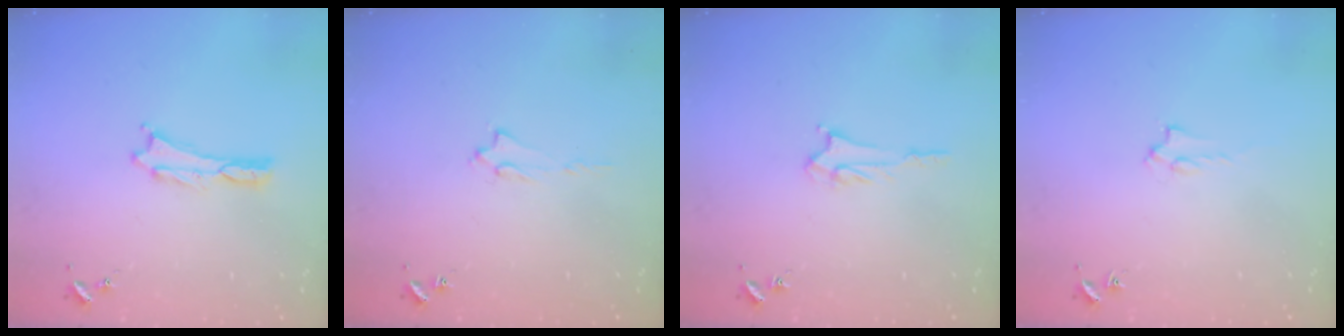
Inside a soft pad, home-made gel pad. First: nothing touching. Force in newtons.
{"total": 1.7, "press": 1.6, "slide": 0.2}
{"total": 2.6, "press": 2.6, "slide": 0.3}
{"total": 1.4, "press": 1.4, "slide": 0.2}